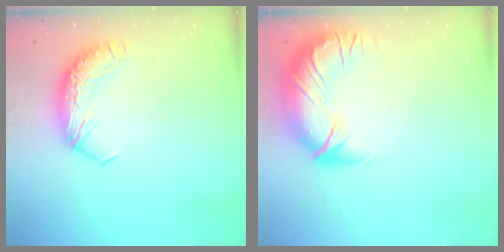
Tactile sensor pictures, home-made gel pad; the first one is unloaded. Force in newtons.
{"total": 2.8, "press": 0.4, "slide": 2.8}